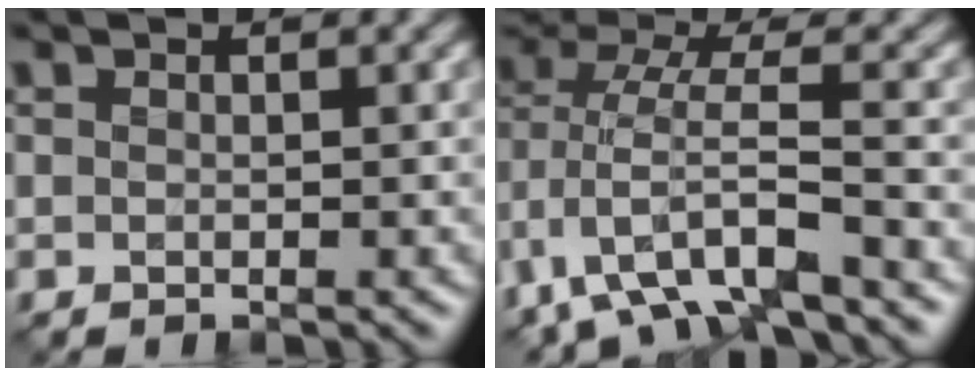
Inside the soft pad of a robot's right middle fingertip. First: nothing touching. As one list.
[{"total": 5.9, "force": [-3.4, 2.6, 4.1], "torque": [-0.075, -0.008, -0.063]}]